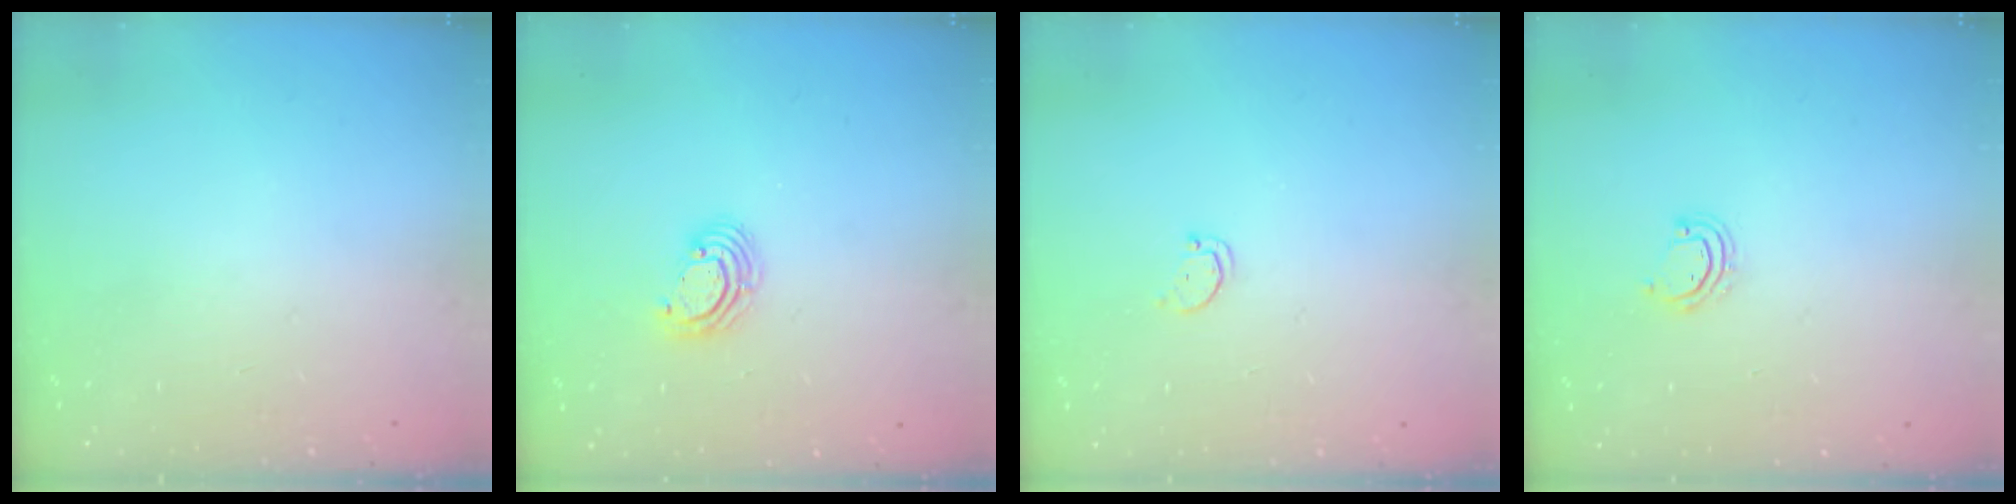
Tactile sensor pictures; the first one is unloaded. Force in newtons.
{"total": 4.0, "press": 3.9, "slide": 0.2}
{"total": 1.7, "press": 1.7, "slide": 0.2}
{"total": 2.7, "press": 2.7, "slide": 0.2}